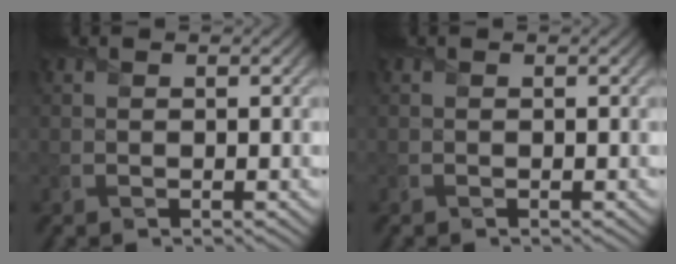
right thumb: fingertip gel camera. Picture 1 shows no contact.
{"total": 0.0}